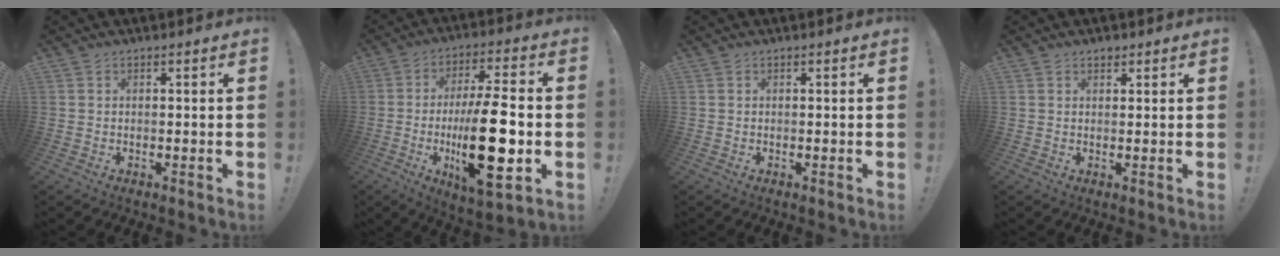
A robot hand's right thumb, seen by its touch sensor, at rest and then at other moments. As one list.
[{"total": 22.9, "force": [-3.6, 7.5, 21.4], "torque": [-0.363, -0.001, -0.055]}, {"total": 0.0}, {"total": 1.1, "force": [0.9, 0.6, 0.2], "torque": [0.012, -0.007, 0.014]}]